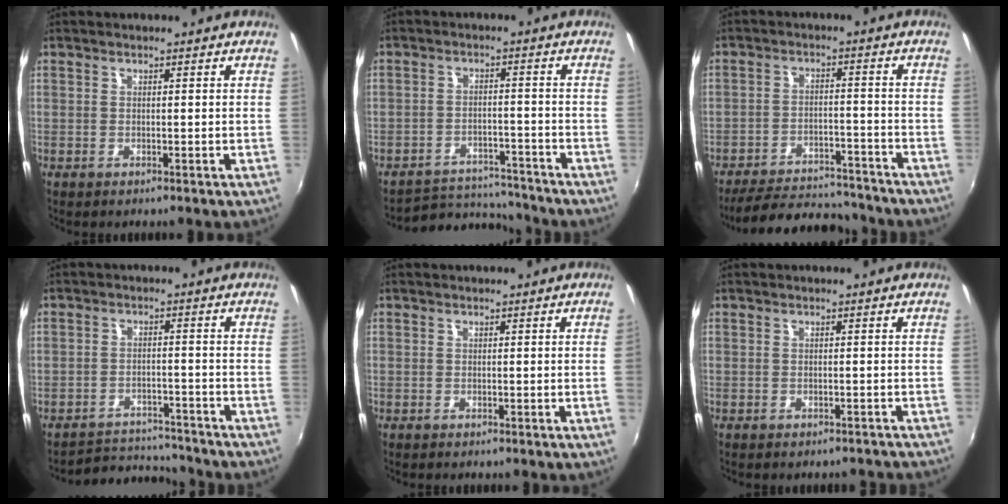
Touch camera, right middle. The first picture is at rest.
{"total": 8.9, "force": [-8.5, 2.5, 0.3], "torque": [-0.021, 0.025, -0.125]}
{"total": 15.3, "force": [-13.8, 4.5, 4.8], "torque": [-0.113, 0.016, -0.190]}
{"total": 6.9, "force": [-6.5, 2.1, -0.6], "torque": [-0.002, 0.024, -0.100]}
{"total": 1.1, "force": [0.1, -0.7, 0.9], "torque": [-0.007, -0.010, 0.002]}
{"total": 3.7, "force": [-3.3, 1.3, 1.1], "torque": [-0.017, -0.010, -0.036]}